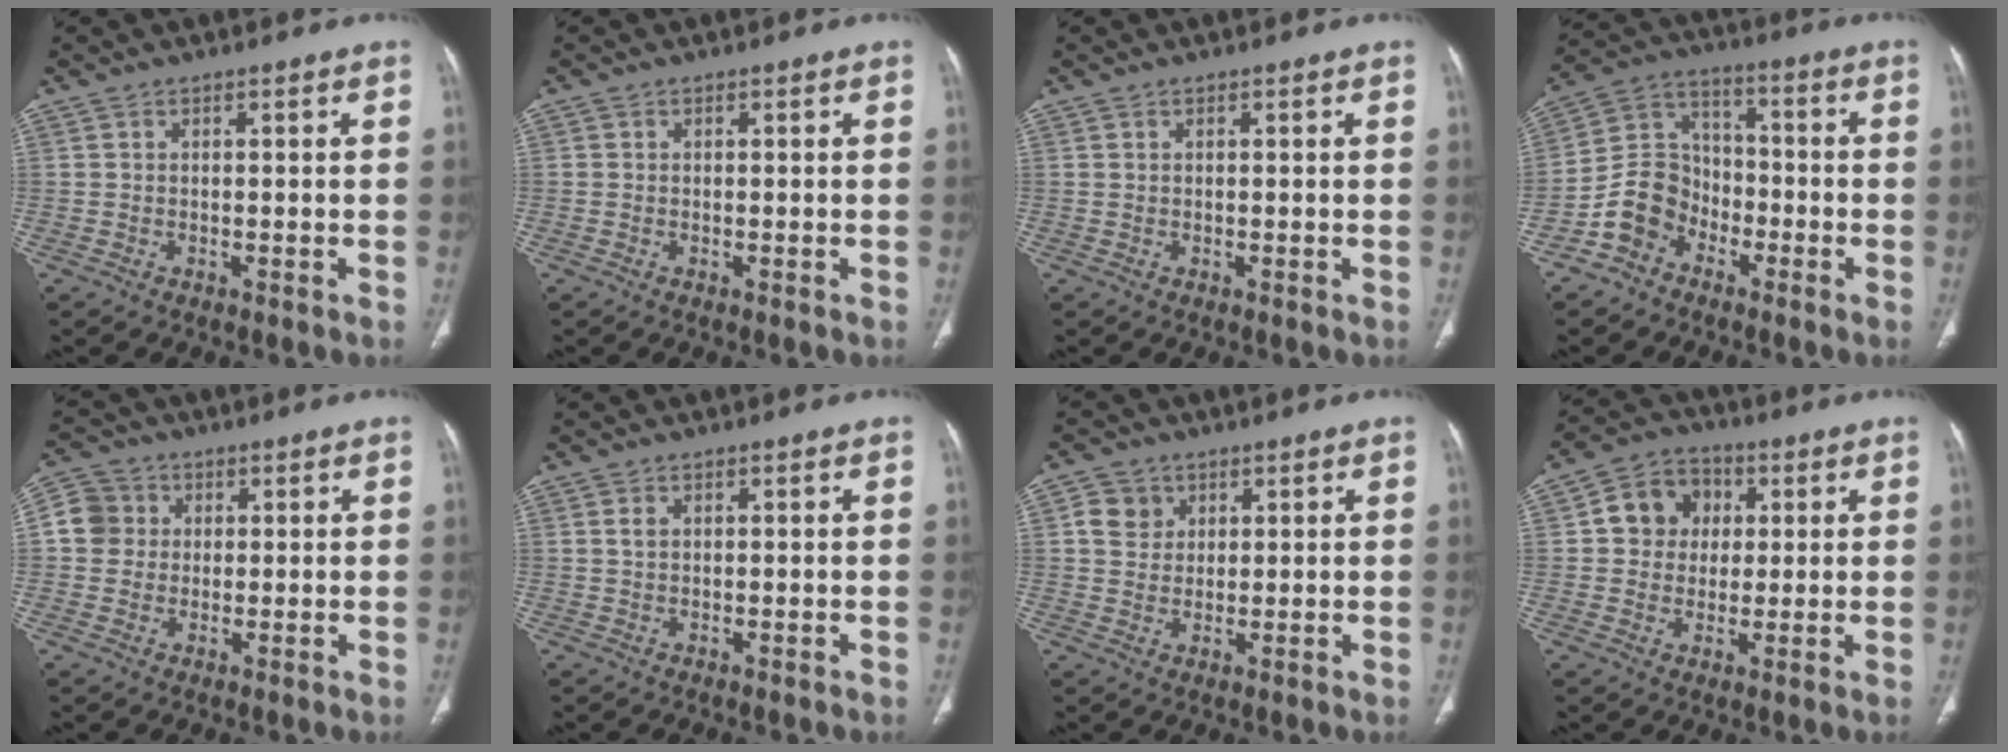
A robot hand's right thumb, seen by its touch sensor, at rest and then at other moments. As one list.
[{"total": 0.0}, {"total": 0.0}, {"total": 10.0, "force": [-5.2, 7.9, 3.2], "torque": [-0.039, 0.058, -0.106]}, {"total": 6.5, "force": [0.8, 6.2, 1.7], "torque": [-0.015, 0.011, 0.009]}, {"total": 1.2, "force": [0.4, 0.8, 0.8], "torque": [-0.015, 0.000, 0.009]}, {"total": 4.9, "force": [1.8, 4.3, 1.5], "torque": [-0.008, -0.002, 0.032]}, {"total": 9.2, "force": [1.7, 8.1, 4.0], "torque": [-0.028, 0.007, 0.018]}]